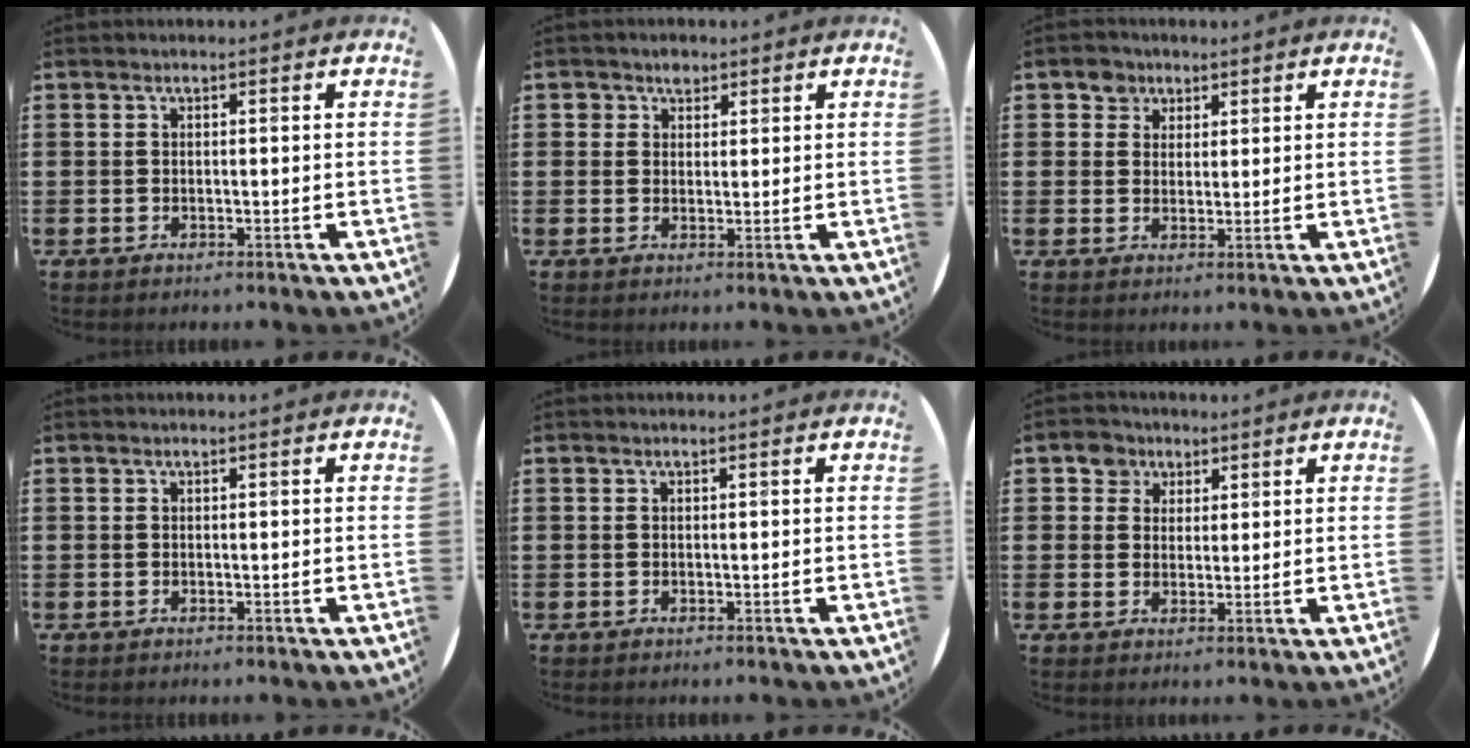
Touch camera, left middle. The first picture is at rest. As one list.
[{"total": 2.0, "force": [1.5, 1.2, 0.3], "torque": [0.008, -0.001, 0.025]}, {"total": 3.2, "force": [2.2, 2.3, 0.0], "torque": [0.007, 0.003, 0.041]}, {"total": 0.0}, {"total": 0.0}, {"total": 3.4, "force": [2.3, 2.5, 0.2], "torque": [-0.005, 0.007, 0.043]}]